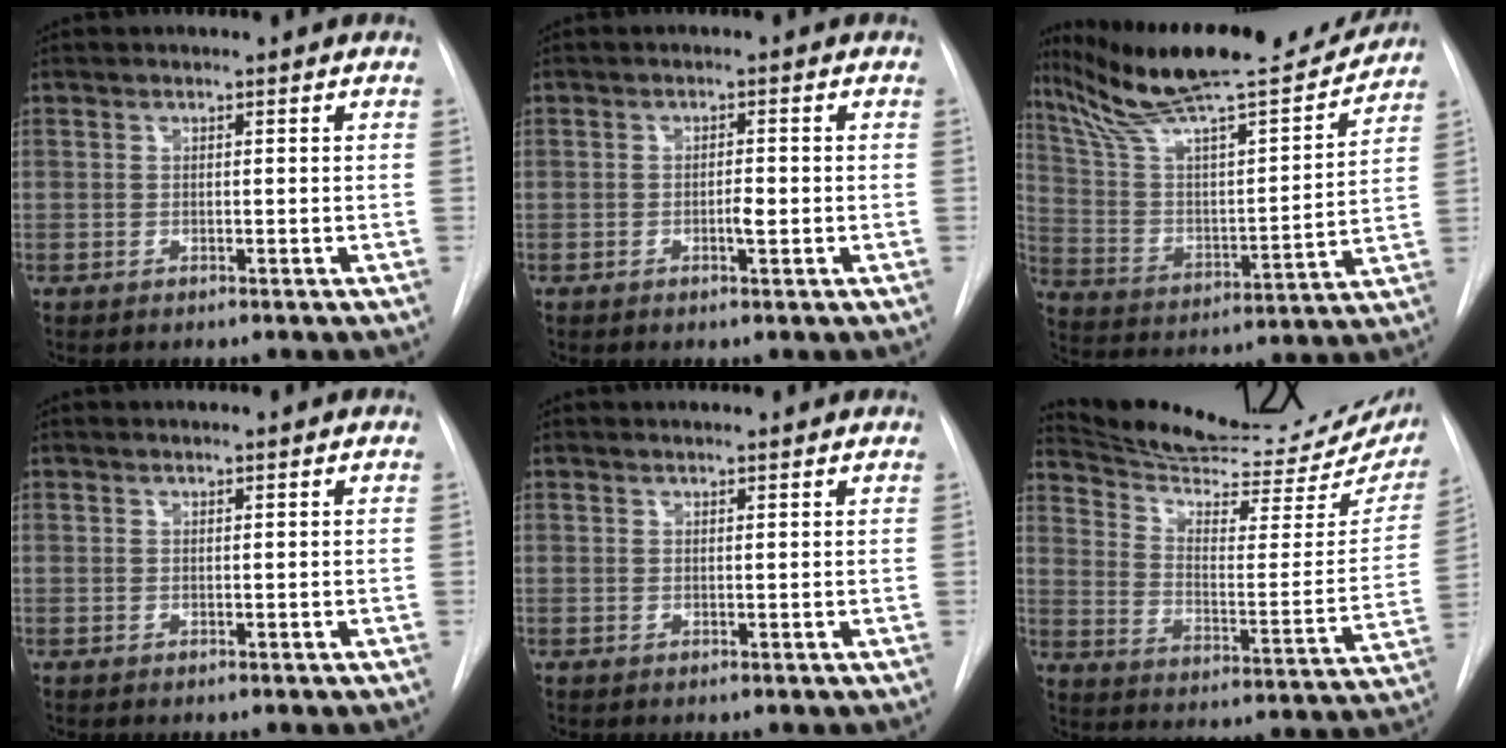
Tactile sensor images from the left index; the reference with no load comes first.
{"total": 1.7, "force": [-0.4, 0.4, 1.6], "torque": [-0.026, 0.001, -0.008]}
{"total": 22.8, "force": [20.4, 2.1, 10.2], "torque": [-0.177, -0.011, 0.326]}
{"total": 1.5, "force": [1.5, 0.0, 0.3], "torque": [-0.009, 0.016, 0.021]}
{"total": 4.3, "force": [4.2, 0.6, 0.8], "torque": [-0.014, 0.021, 0.045]}
{"total": 24.9, "force": [22.6, 4.3, 9.5], "torque": [-0.148, -0.064, 0.302]}